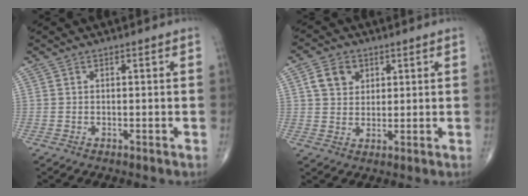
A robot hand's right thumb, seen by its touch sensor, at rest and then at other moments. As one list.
[{"total": 5.9, "force": [2.3, 4.7, 2.9], "torque": [-0.031, -0.004, 0.041]}]